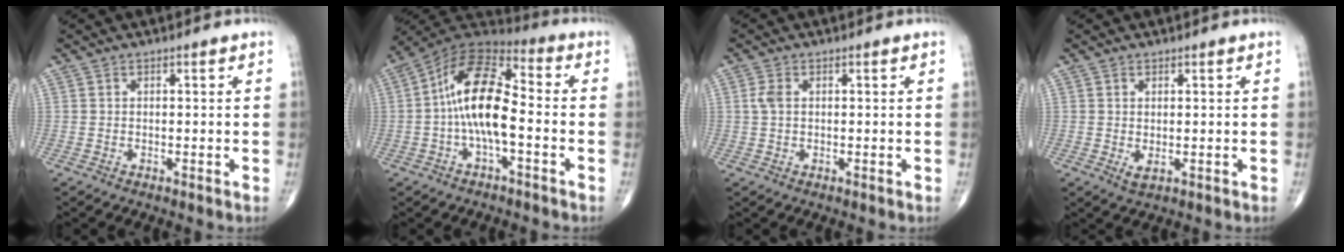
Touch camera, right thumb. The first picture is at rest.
{"total": 14.4, "force": [-1.6, 6.1, 12.9], "torque": [-0.230, 0.044, -0.043]}
{"total": 2.0, "force": [0.3, 1.2, 1.6], "torque": [-0.044, 0.005, 0.006]}
{"total": 1.9, "force": [-0.1, 0.9, 1.6], "torque": [-0.032, -0.005, 0.005]}